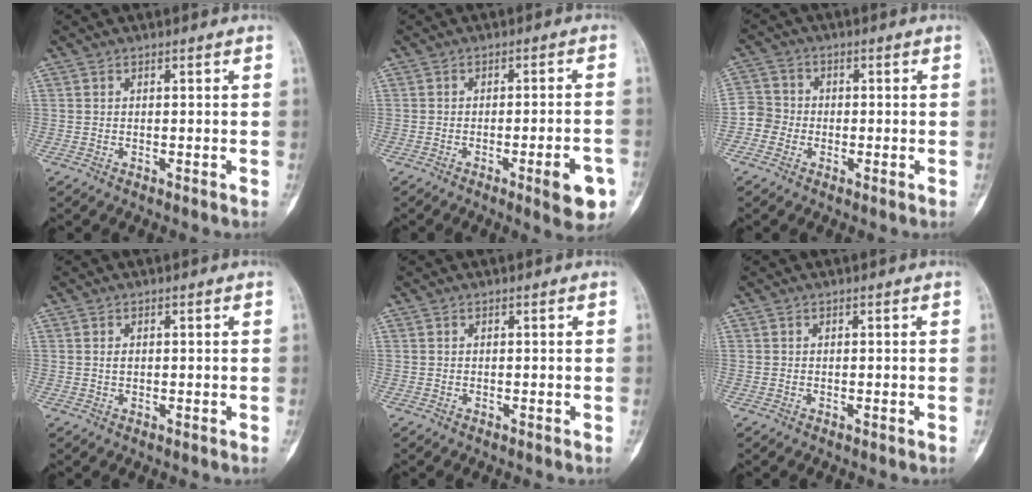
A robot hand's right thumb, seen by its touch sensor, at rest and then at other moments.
{"total": 7.9, "force": [-3.5, 1.7, 6.9], "torque": [-0.079, 0.011, -0.042]}
{"total": 4.6, "force": [-1.5, 4.3, 0.7], "torque": [0.010, 0.013, -0.043]}
{"total": 0.9, "force": [0.1, 0.6, 0.7], "torque": [-0.006, 0.000, 0.004]}
{"total": 0.0}
{"total": 0.0}